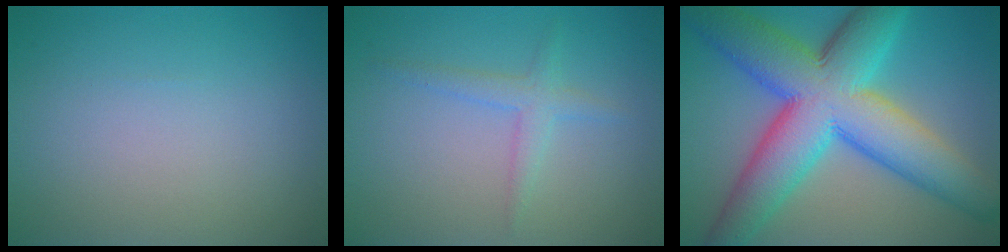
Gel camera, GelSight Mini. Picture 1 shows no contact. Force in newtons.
{"total": 2.0, "press": 2.0, "slide": 0.0}
{"total": 13.3, "press": 13.3, "slide": 0.4}